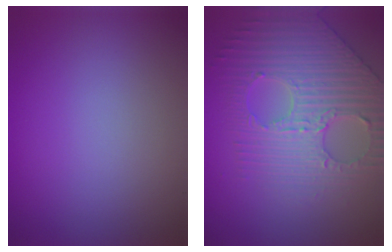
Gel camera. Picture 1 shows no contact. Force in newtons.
{"total": 5.3, "press": 5.0, "slide": 1.9}